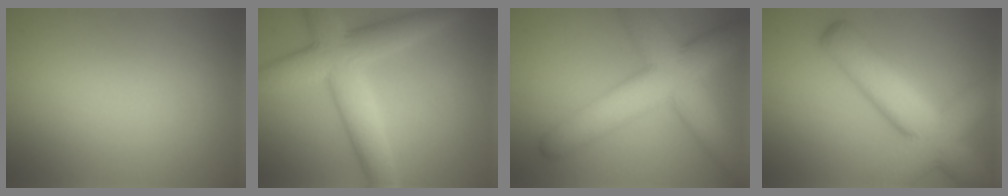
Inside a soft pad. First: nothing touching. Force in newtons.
{"total": 7.5, "press": 7.5, "slide": 0.2}
{"total": 10.5, "press": 10.5, "slide": 0.2}
{"total": 9.5, "press": 9.5, "slide": 0.6}